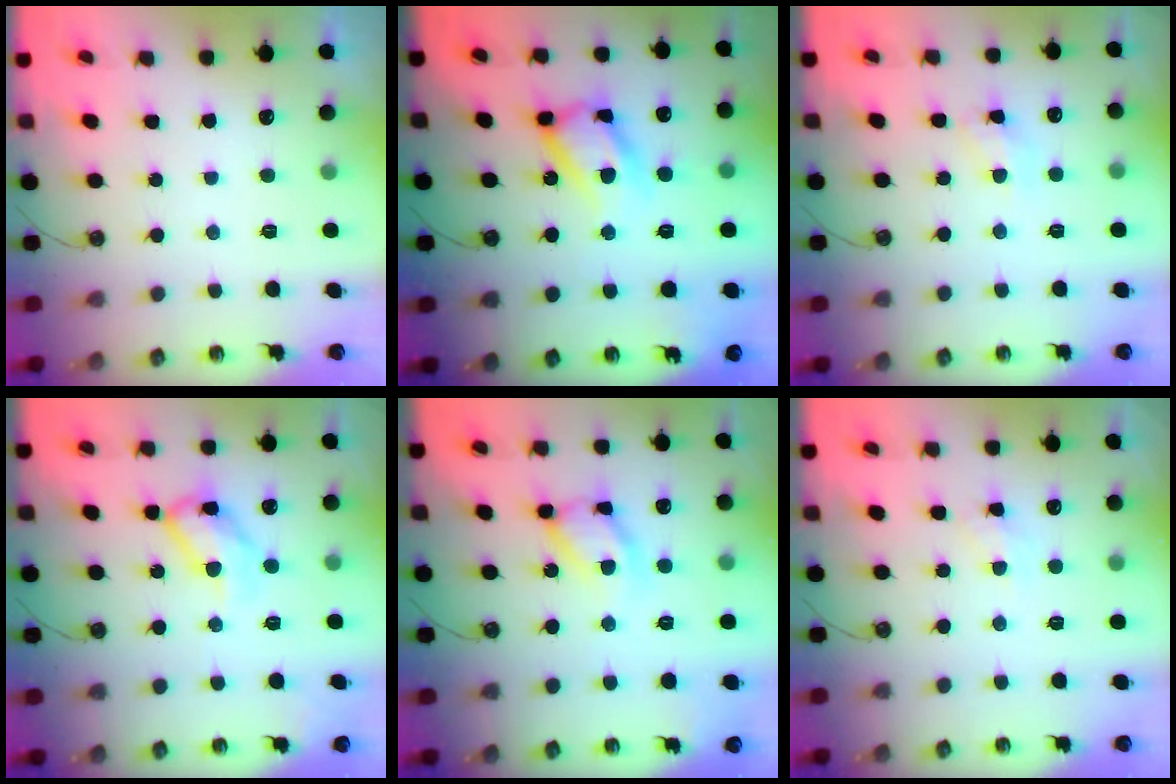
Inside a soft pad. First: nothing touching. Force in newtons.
{"total": 17.2, "press": 17.2, "slide": 1.7}
{"total": 6.3, "press": 6.3, "slide": 0.4}
{"total": 12.0, "press": 12.0, "slide": 0.4}
{"total": 13.5, "press": 13.5, "slide": 1.1}
{"total": 5.0, "press": 4.9, "slide": 0.8}